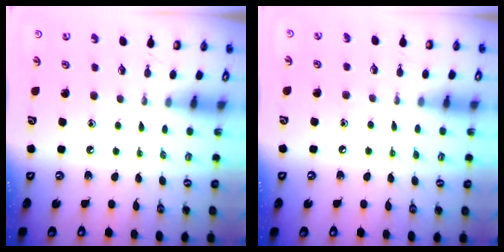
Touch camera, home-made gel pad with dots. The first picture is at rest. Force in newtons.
{"total": 5.9, "press": 5.9, "slide": 0.8}